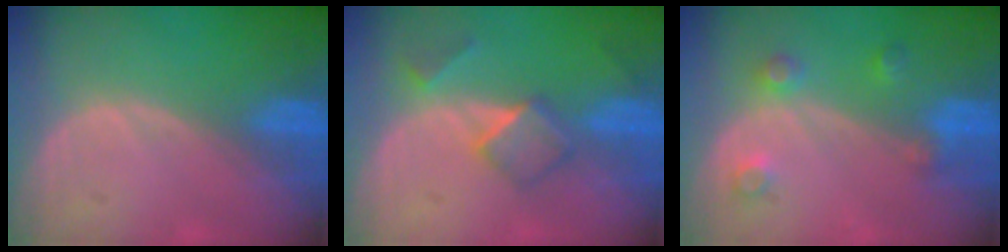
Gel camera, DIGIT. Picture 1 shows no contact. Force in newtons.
{"total": 5.1, "press": 4.4, "slide": 2.5}
{"total": 3.6, "press": 3.3, "slide": 1.5}